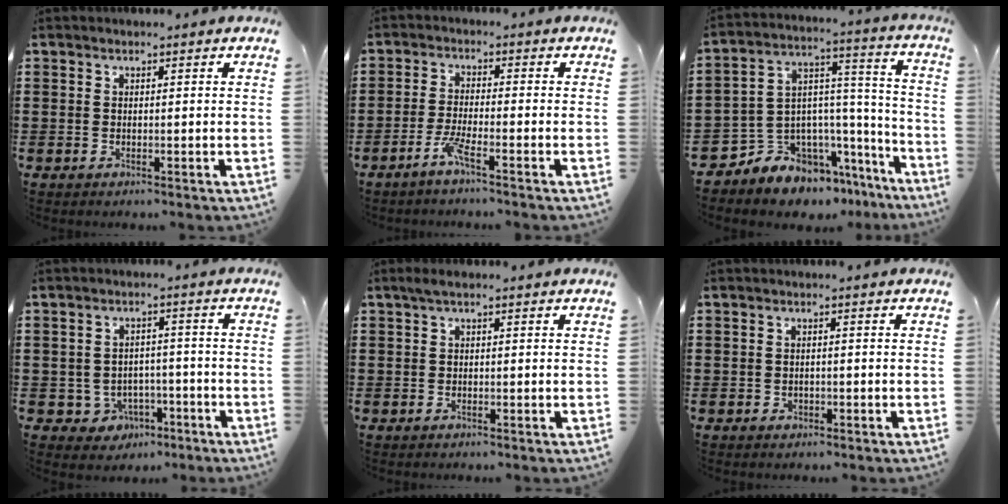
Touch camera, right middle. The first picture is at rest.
{"total": 3.7, "force": [-2.4, 0.1, 2.8], "torque": [-0.069, -0.007, -0.049]}
{"total": 7.4, "force": [-6.2, 4.0, 0.3], "torque": [-0.032, -0.008, -0.123]}
{"total": 3.4, "force": [-2.0, 2.6, 0.7], "torque": [-0.024, 0.006, -0.044]}
{"total": 1.1, "force": [0.2, 0.0, 1.0], "torque": [-0.019, 0.002, 0.003]}
{"total": 0.7, "force": [-0.2, 0.6, 0.2], "torque": [-0.006, 0.003, -0.006]}